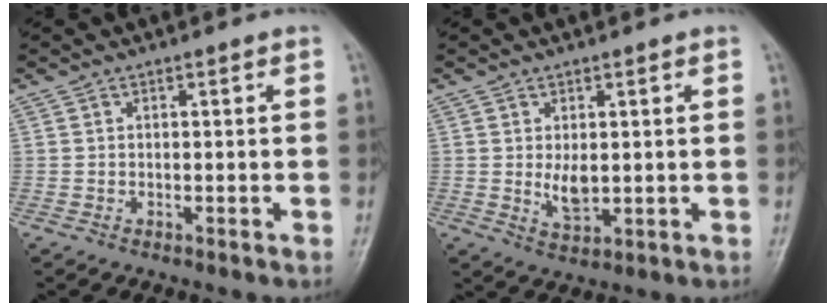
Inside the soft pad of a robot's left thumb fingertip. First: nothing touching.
{"total": 4.6, "force": [0.4, 2.6, 3.8], "torque": [-0.056, -0.012, 0.014]}